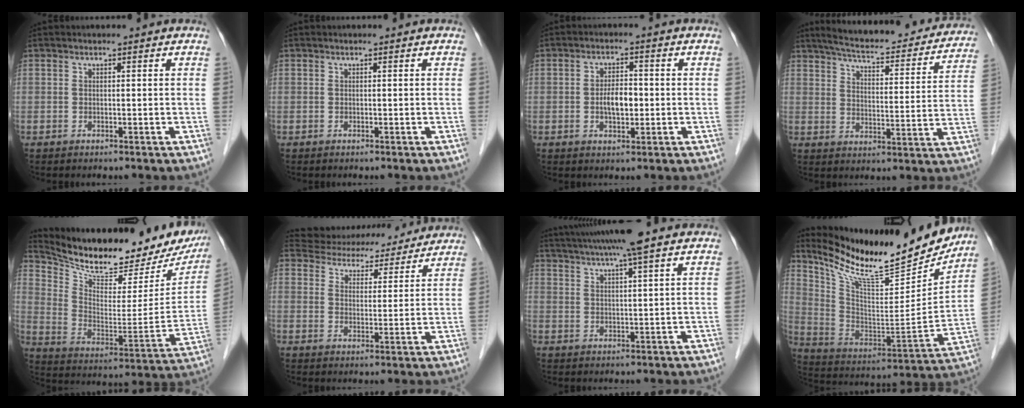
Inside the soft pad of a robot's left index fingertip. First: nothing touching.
{"total": 0.0}
{"total": 4.2, "force": [-0.5, 2.0, 3.7], "torque": [-0.069, 0.003, -0.008]}
{"total": 23.3, "force": [21.0, 4.3, 9.1], "torque": [-0.132, -0.016, 0.264]}
{"total": 24.5, "force": [21.3, 6.0, 10.5], "torque": [-0.175, -0.046, 0.307]}
{"total": 17.3, "force": [16.1, 5.1, 3.5], "torque": [-0.052, 0.025, 0.214]}
{"total": 11.7, "force": [9.8, -1.0, 6.2], "torque": [-0.113, 0.021, 0.145]}
{"total": 23.5, "force": [20.5, 4.2, 10.7], "torque": [-0.192, -0.045, 0.323]}